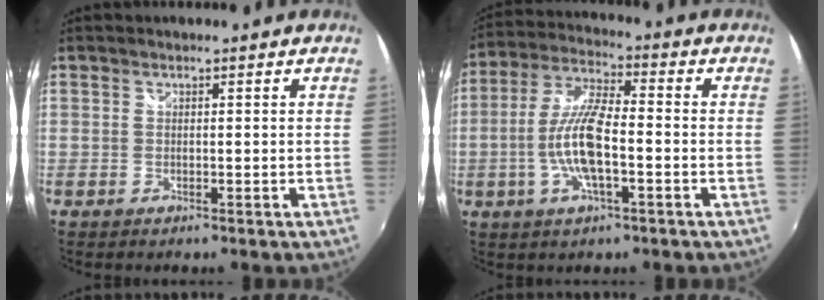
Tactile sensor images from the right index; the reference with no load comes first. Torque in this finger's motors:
{"motor_torque": [1.65, -0.21, 0.95, 0.11]}